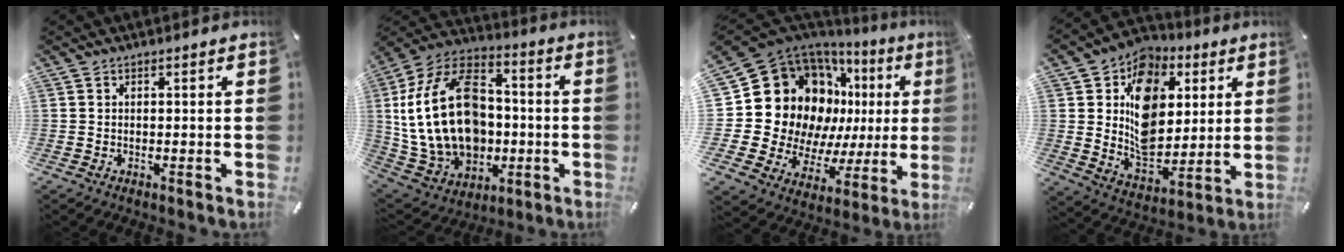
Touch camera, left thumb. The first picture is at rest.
{"total": 25.3, "force": [-0.3, 18.5, 17.3], "torque": [-0.359, 0.009, 0.006]}
{"total": 24.0, "force": [7.2, 18.3, 13.7], "torque": [-0.237, -0.071, 0.169]}
{"total": 15.1, "force": [2.6, 12.1, 8.7], "torque": [-0.129, -0.014, 0.052]}